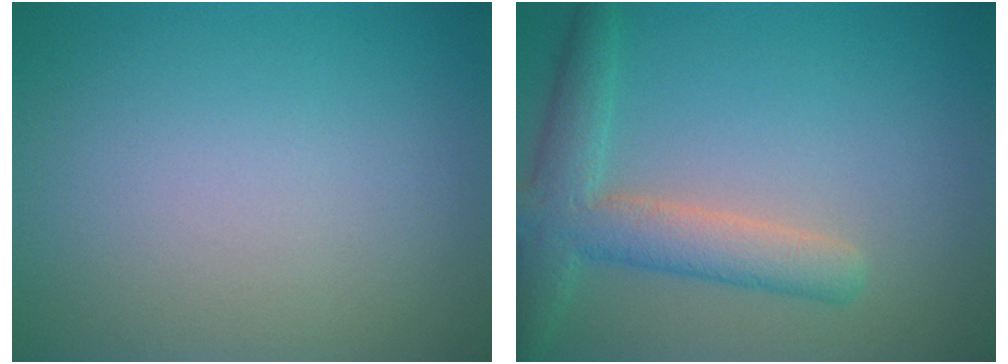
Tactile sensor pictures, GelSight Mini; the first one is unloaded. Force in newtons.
{"total": 4.8, "press": 4.8, "slide": 0.1}